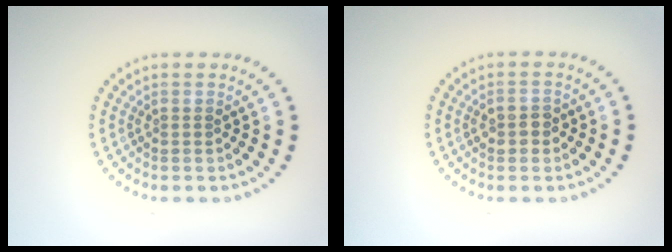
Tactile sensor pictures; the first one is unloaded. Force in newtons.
{"total": 1.8, "press": 1.8, "slide": 0.1}